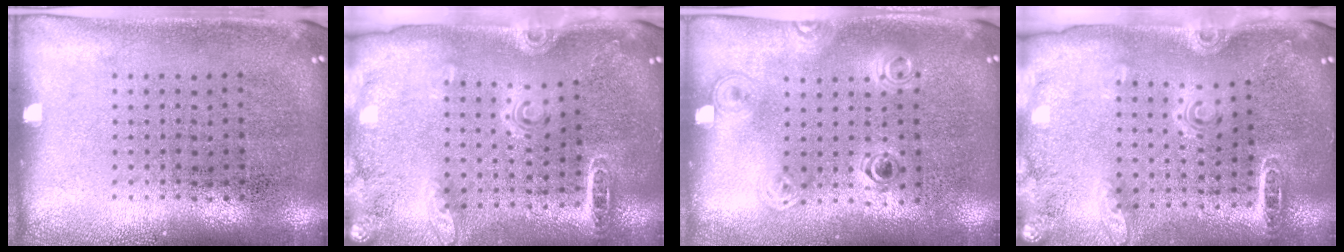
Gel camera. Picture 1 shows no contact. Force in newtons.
{"total": 1.8, "press": 1.8, "slide": 0.2}
{"total": 1.2, "press": 1.1, "slide": 0.5}
{"total": 1.8, "press": 1.8, "slide": 0.2}